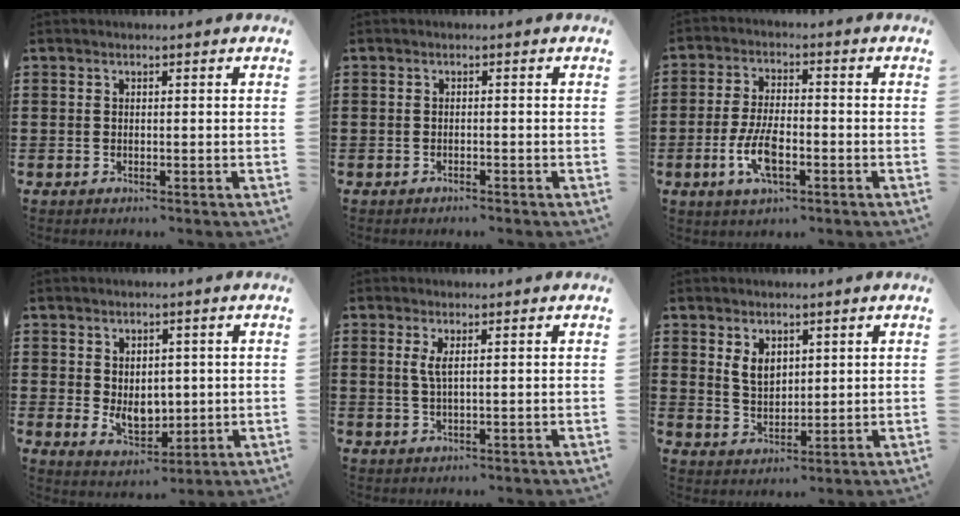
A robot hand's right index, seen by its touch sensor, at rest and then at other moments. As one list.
[{"total": 0.6, "force": [-0.6, -0.1, 0.1], "torque": [-0.005, -0.003, -0.011]}, {"total": 7.1, "force": [-2.5, 2.9, 6.0], "torque": [-0.133, -0.006, -0.048]}, {"total": 5.3, "force": [0.6, 4.0, 3.4], "torque": [-0.056, 0.005, 0.011]}, {"total": 2.1, "force": [0.7, 0.2, 2.0], "torque": [-0.043, 0.000, 0.010]}, {"total": 4.0, "force": [1.8, 2.6, 2.4], "torque": [-0.047, 0.005, 0.032]}]